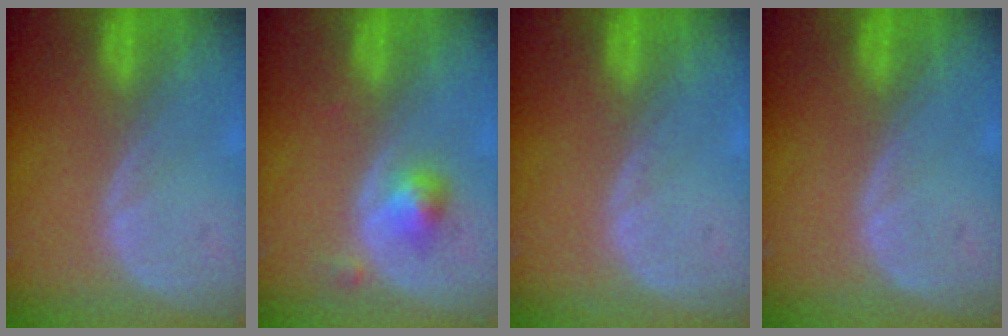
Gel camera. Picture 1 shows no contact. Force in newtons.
{"total": 2.8, "press": 2.7, "slide": 0.2}
{"total": 0.0}
{"total": 0.0}